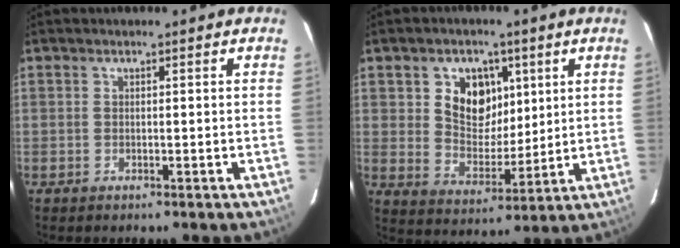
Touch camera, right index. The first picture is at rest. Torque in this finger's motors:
{"motor_torque": [0.88, 0.19, 0.28, 0.08]}